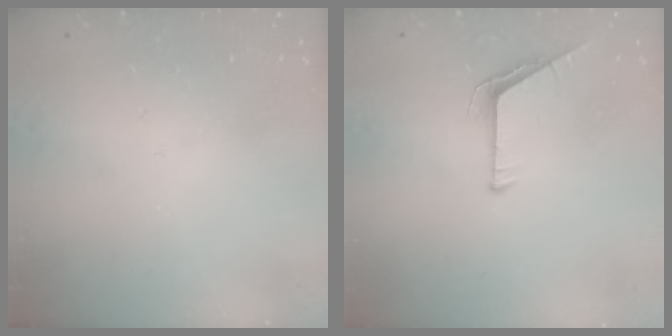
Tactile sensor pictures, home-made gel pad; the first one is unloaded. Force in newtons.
{"total": 5.6, "press": 5.6, "slide": 0.5}